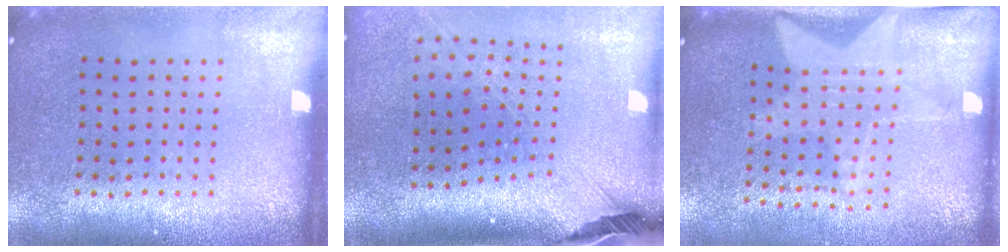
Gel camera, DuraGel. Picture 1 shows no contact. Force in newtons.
{"total": 2.7, "press": 1.9, "slide": 1.9}
{"total": 2.1, "press": 1.5, "slide": 1.4}